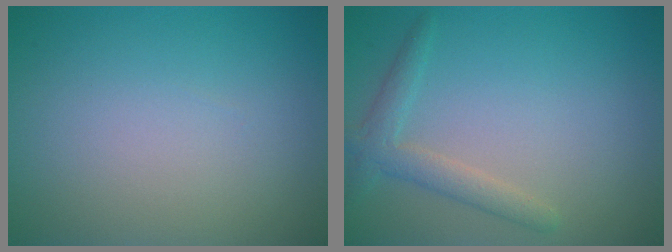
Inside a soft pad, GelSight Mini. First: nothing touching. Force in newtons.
{"total": 2.3, "press": 2.3, "slide": 0.2}